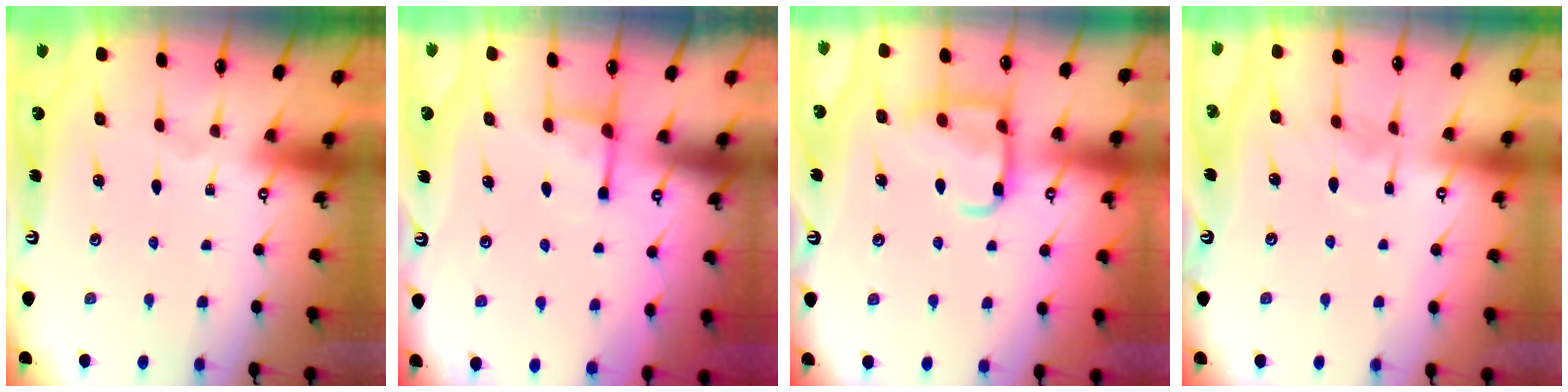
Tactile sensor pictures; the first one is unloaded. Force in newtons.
{"total": 3.7, "press": 3.6, "slide": 0.7}
{"total": 12.3, "press": 12.2, "slide": 1.3}
{"total": 6.1, "press": 6.1, "slide": 0.6}